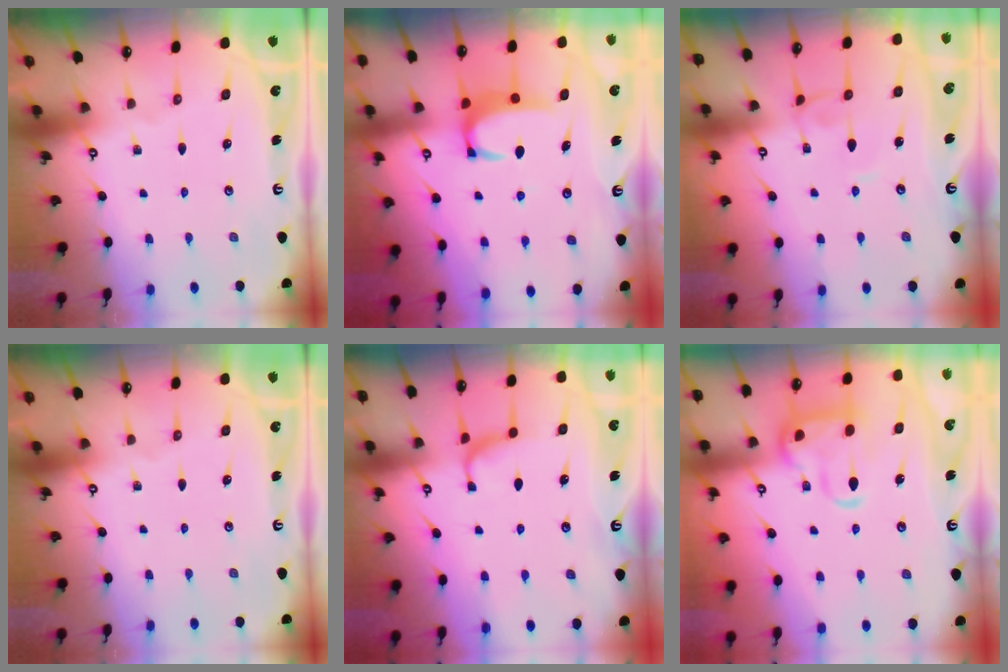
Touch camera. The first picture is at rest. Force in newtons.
{"total": 2.9, "press": 2.9, "slide": 0.3}
{"total": 2.0, "press": 2.0, "slide": 0.2}
{"total": 0.0}
{"total": 1.7, "press": 1.6, "slide": 0.5}
{"total": 5.4, "press": 5.1, "slide": 1.6}